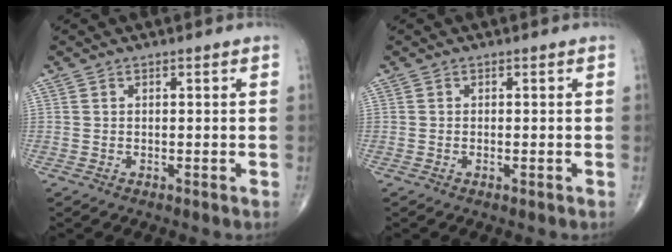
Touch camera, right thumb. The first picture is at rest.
{"total": 0.6, "force": [-0.2, 0.2, 0.5], "torque": [-0.013, -0.002, -0.004]}